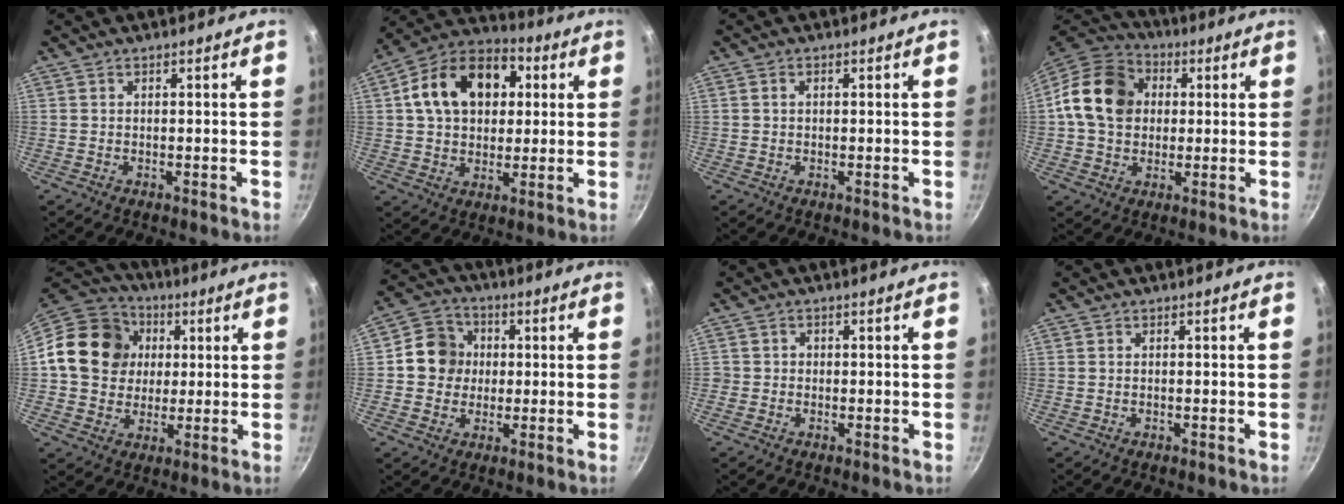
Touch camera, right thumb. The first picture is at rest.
{"total": 17.8, "force": [4.0, 12.8, 11.7], "torque": [-0.171, 0.025, 0.050]}
{"total": 1.0, "force": [0.2, 0.7, 0.7], "torque": [-0.011, 0.005, 0.002]}
{"total": 15.8, "force": [2.1, 12.7, 9.2], "torque": [-0.143, 0.024, 0.021]}
{"total": 16.9, "force": [2.7, 14.5, 8.2], "torque": [-0.123, 0.018, 0.038]}
{"total": 9.1, "force": [0.6, 8.4, 3.5], "torque": [-0.023, 0.013, -0.008]}
{"total": 1.9, "force": [-0.4, 1.8, 0.5], "torque": [0.000, 0.005, -0.011]}
{"total": 0.0}